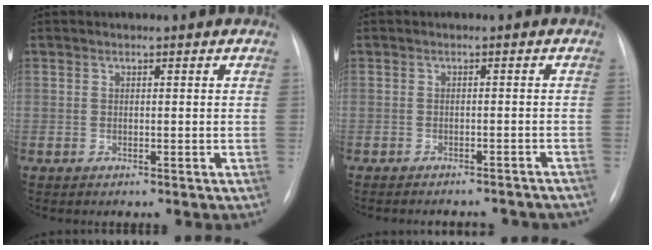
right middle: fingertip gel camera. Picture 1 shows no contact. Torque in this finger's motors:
{"motor_torque": [0.79, -0.80, 0.09, 0.04]}